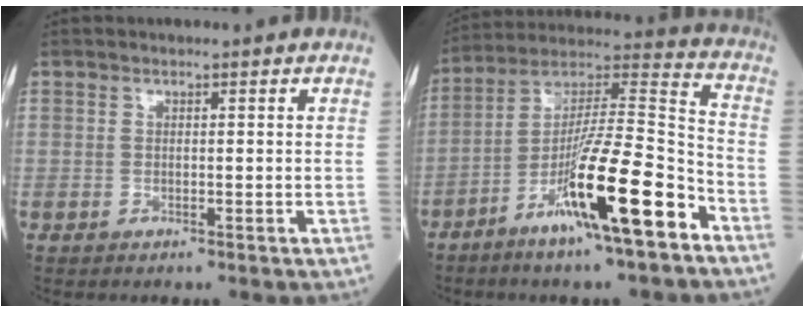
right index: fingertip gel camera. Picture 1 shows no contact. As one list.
[{"total": 17.6, "force": [-8.9, 0.8, 15.2], "torque": [-0.274, -0.017, -0.158]}]